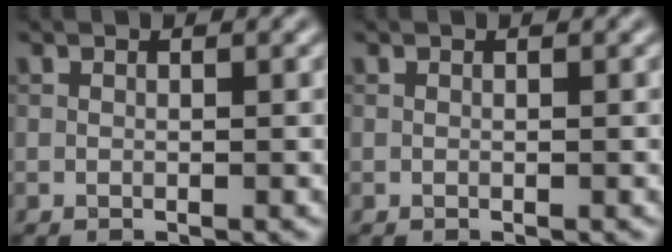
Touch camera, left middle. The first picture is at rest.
{"total": 0.0}